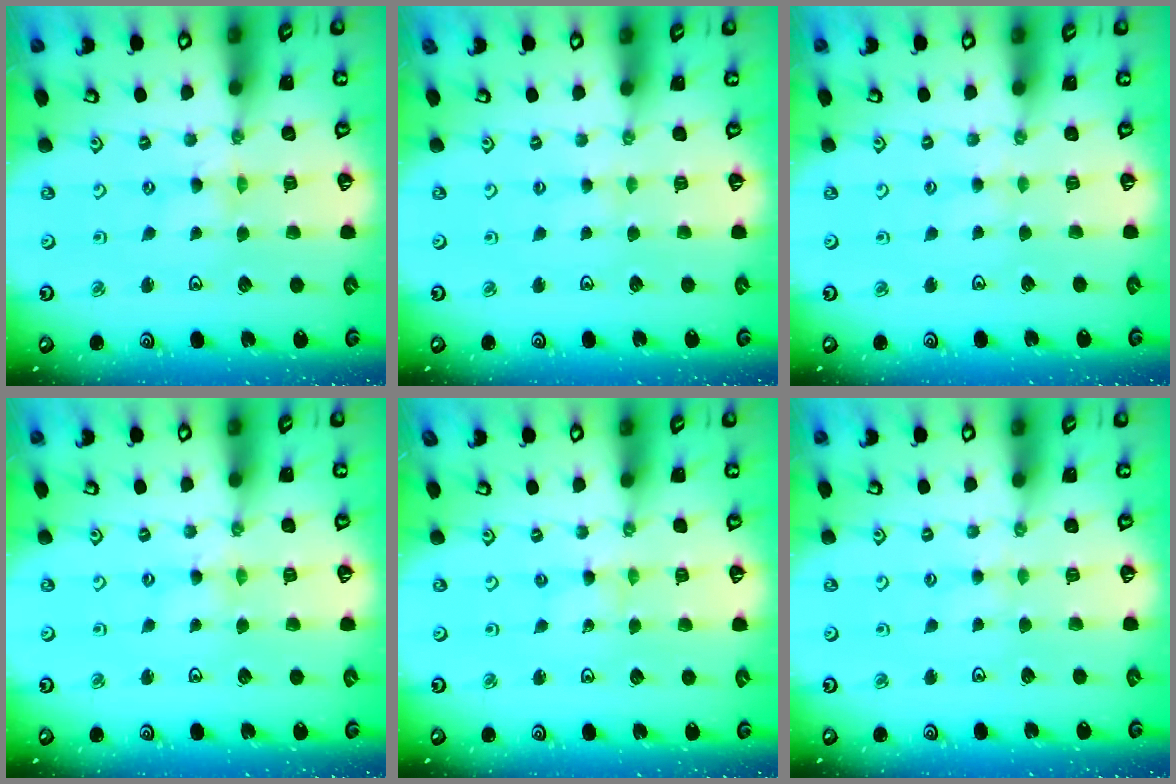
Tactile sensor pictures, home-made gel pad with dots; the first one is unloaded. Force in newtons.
{"total": 1.7, "press": 1.7, "slide": 0.3}
{"total": 1.8, "press": 1.8, "slide": 0.3}
{"total": 2.4, "press": 2.3, "slide": 0.4}
{"total": 1.1, "press": 1.1, "slide": 0.1}
{"total": 1.8, "press": 1.8, "slide": 0.3}